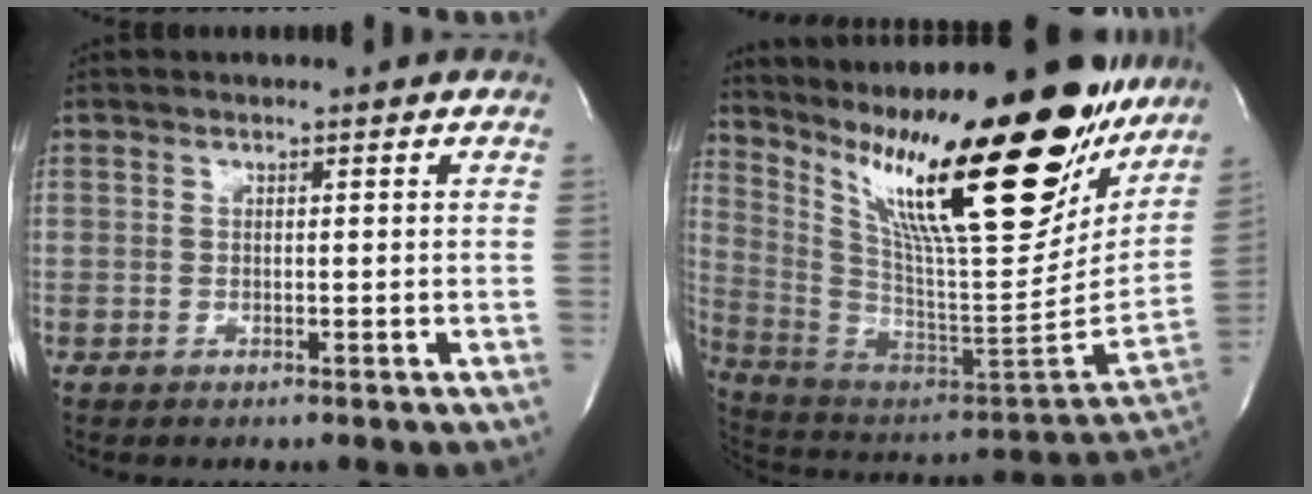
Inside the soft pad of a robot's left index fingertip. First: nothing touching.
{"total": 31.4, "force": [20.4, 6.8, 22.9], "torque": [-0.389, -0.018, 0.323]}